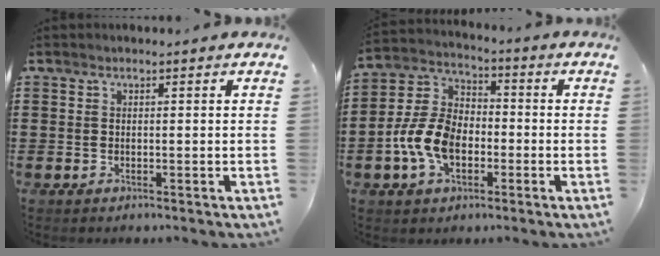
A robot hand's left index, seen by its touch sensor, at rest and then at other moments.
{"total": 9.3, "force": [-3.2, 5.9, 6.4], "torque": [-0.168, 0.005, -0.068]}